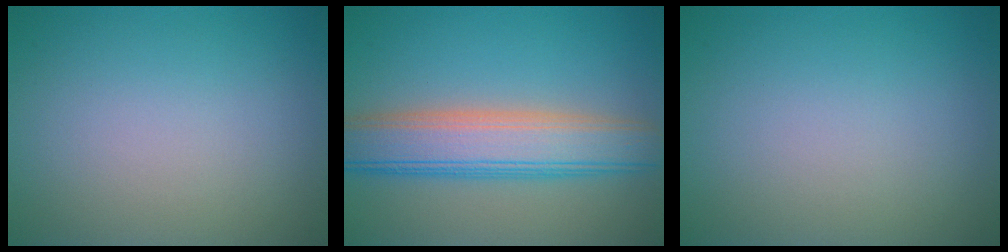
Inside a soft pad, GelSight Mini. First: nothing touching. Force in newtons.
{"total": 7.1, "press": 7.1, "slide": 0.3}
{"total": 0.0}